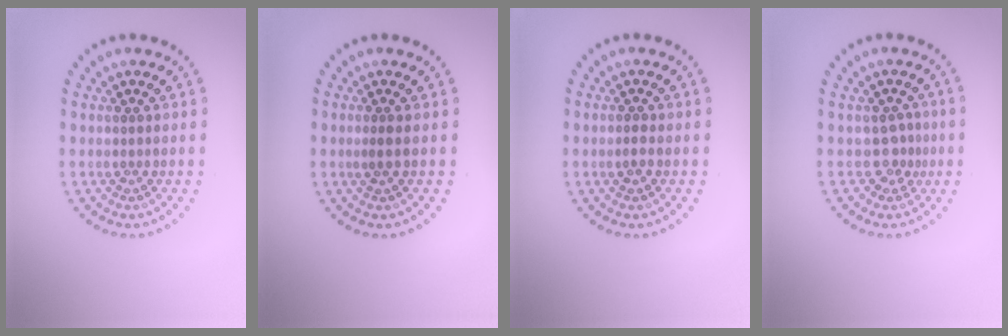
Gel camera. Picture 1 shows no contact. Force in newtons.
{"total": 0.8, "press": 0.5, "slide": 0.6}
{"total": 1.0, "press": 1.0, "slide": 0.3}
{"total": 1.6, "press": 1.1, "slide": 1.1}